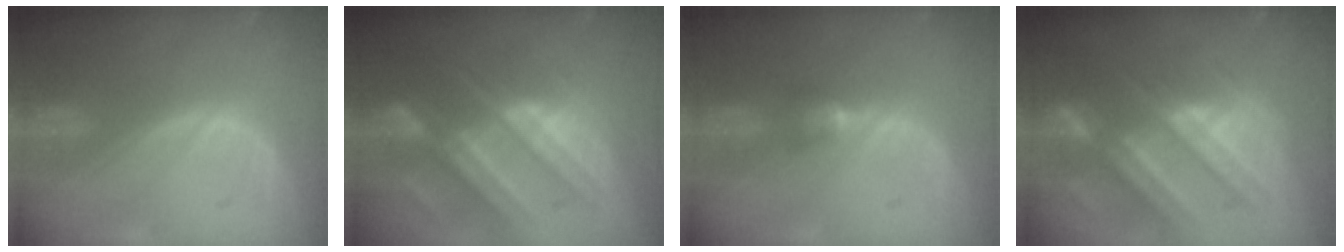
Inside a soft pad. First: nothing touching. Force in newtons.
{"total": 11.0, "press": 9.8, "slide": 5.0}
{"total": 2.8, "press": 2.6, "slide": 1.0}
{"total": 11.1, "press": 9.8, "slide": 5.1}